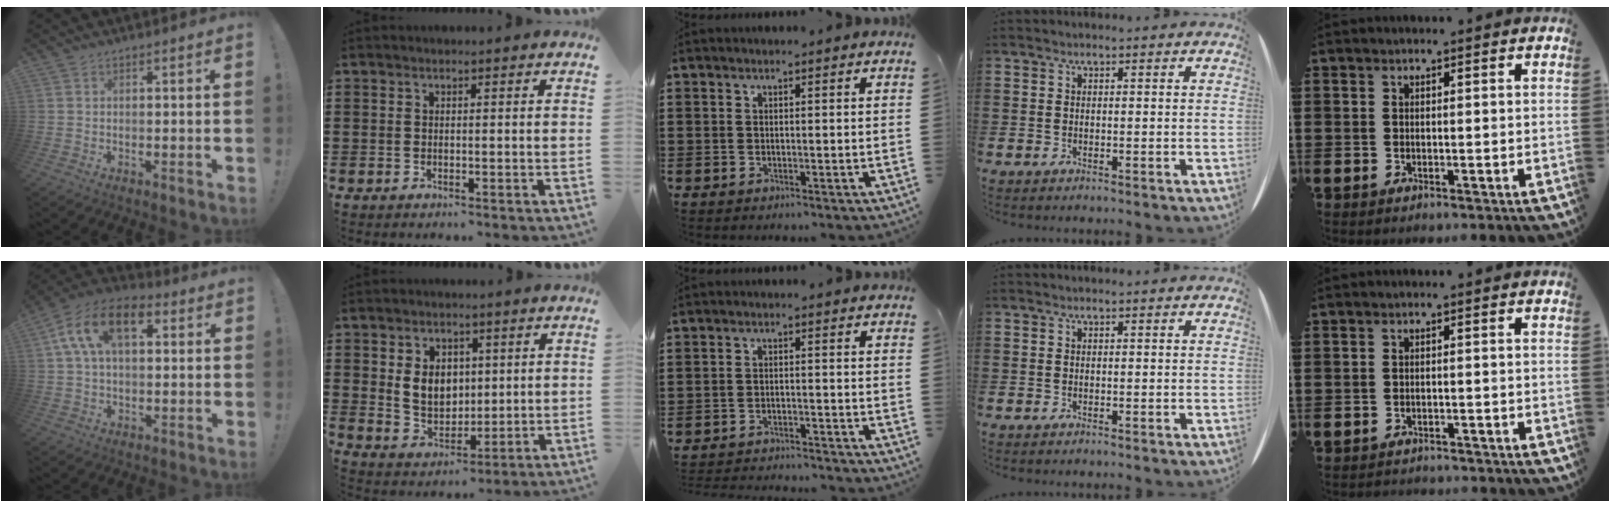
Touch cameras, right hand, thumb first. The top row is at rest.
{"thumb": {"total": 14.3, "force": [4.7, 8.1, 10.8], "torque": [-0.196, -0.001, 0.082]}, "index": {"total": 6.5, "force": [1.3, 5.2, 3.7], "torque": [-0.072, 0.009, 0.020]}, "middle": {"total": 2.8, "force": [-2.8, -0.1, 0.0], "torque": [-0.005, 0.000, -0.060]}, "little": {"total": 1.2, "force": [-1.2, 0.0, -0.1], "torque": [-0.001, 0.003, -0.026]}}